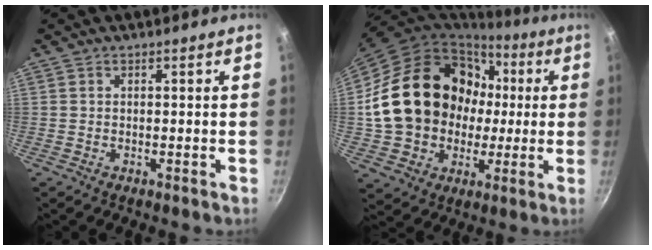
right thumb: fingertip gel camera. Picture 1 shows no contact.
{"total": 23.8, "force": [1.7, 19.6, 13.4], "torque": [-0.209, 0.043, 0.049]}